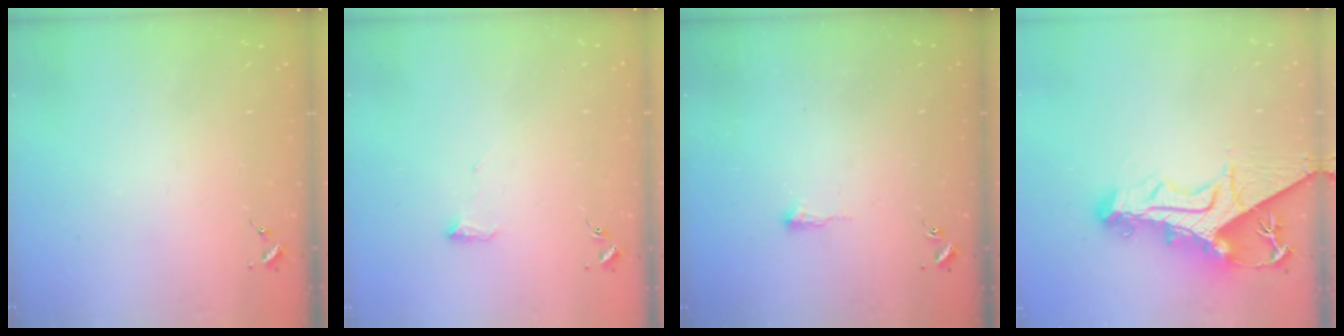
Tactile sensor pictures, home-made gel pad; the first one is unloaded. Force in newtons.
{"total": 5.2, "press": 5.1, "slide": 0.9}
{"total": 4.7, "press": 4.7, "slide": 0.6}
{"total": 19.0, "press": 18.9, "slide": 2.1}